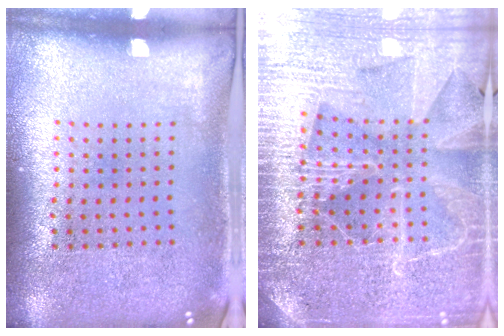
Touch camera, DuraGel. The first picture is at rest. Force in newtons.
{"total": 4.2, "press": 3.9, "slide": 1.4}